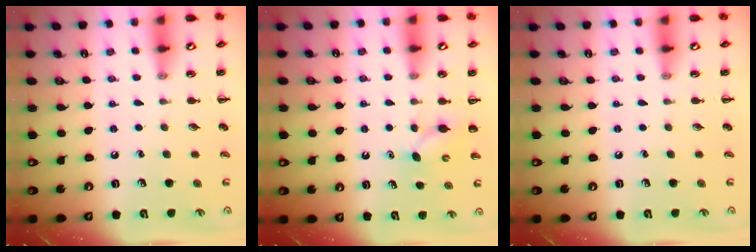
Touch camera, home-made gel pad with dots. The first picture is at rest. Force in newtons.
{"total": 3.5, "press": 3.4, "slide": 0.8}
{"total": 0.0}